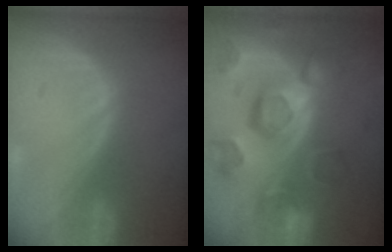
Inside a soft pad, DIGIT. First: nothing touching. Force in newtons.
{"total": 12.2, "press": 10.6, "slide": 6.0}